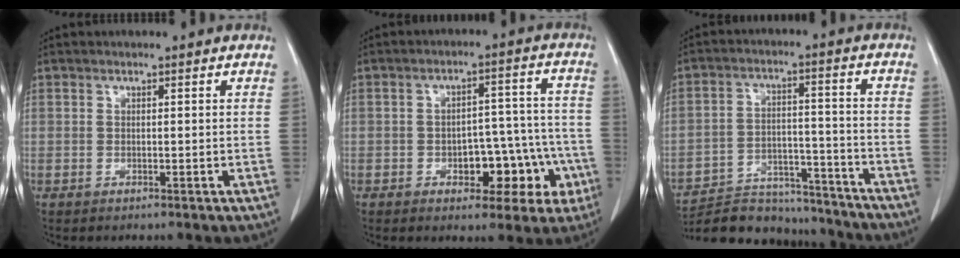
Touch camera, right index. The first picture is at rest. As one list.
[{"total": 9.9, "force": [-3.7, 5.4, 7.4], "torque": [-0.074, 0.038, -0.037]}, {"total": 17.4, "force": [-16.5, 4.2, 3.9], "torque": [-0.078, 0.020, -0.243]}]